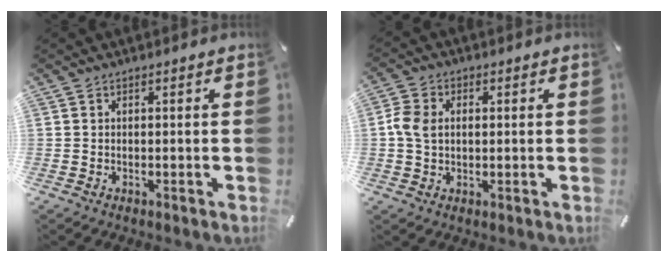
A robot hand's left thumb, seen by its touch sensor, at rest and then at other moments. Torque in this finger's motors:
{"motor_torque": [0.62, 0.59, 0.55, -0.02, 0.11]}